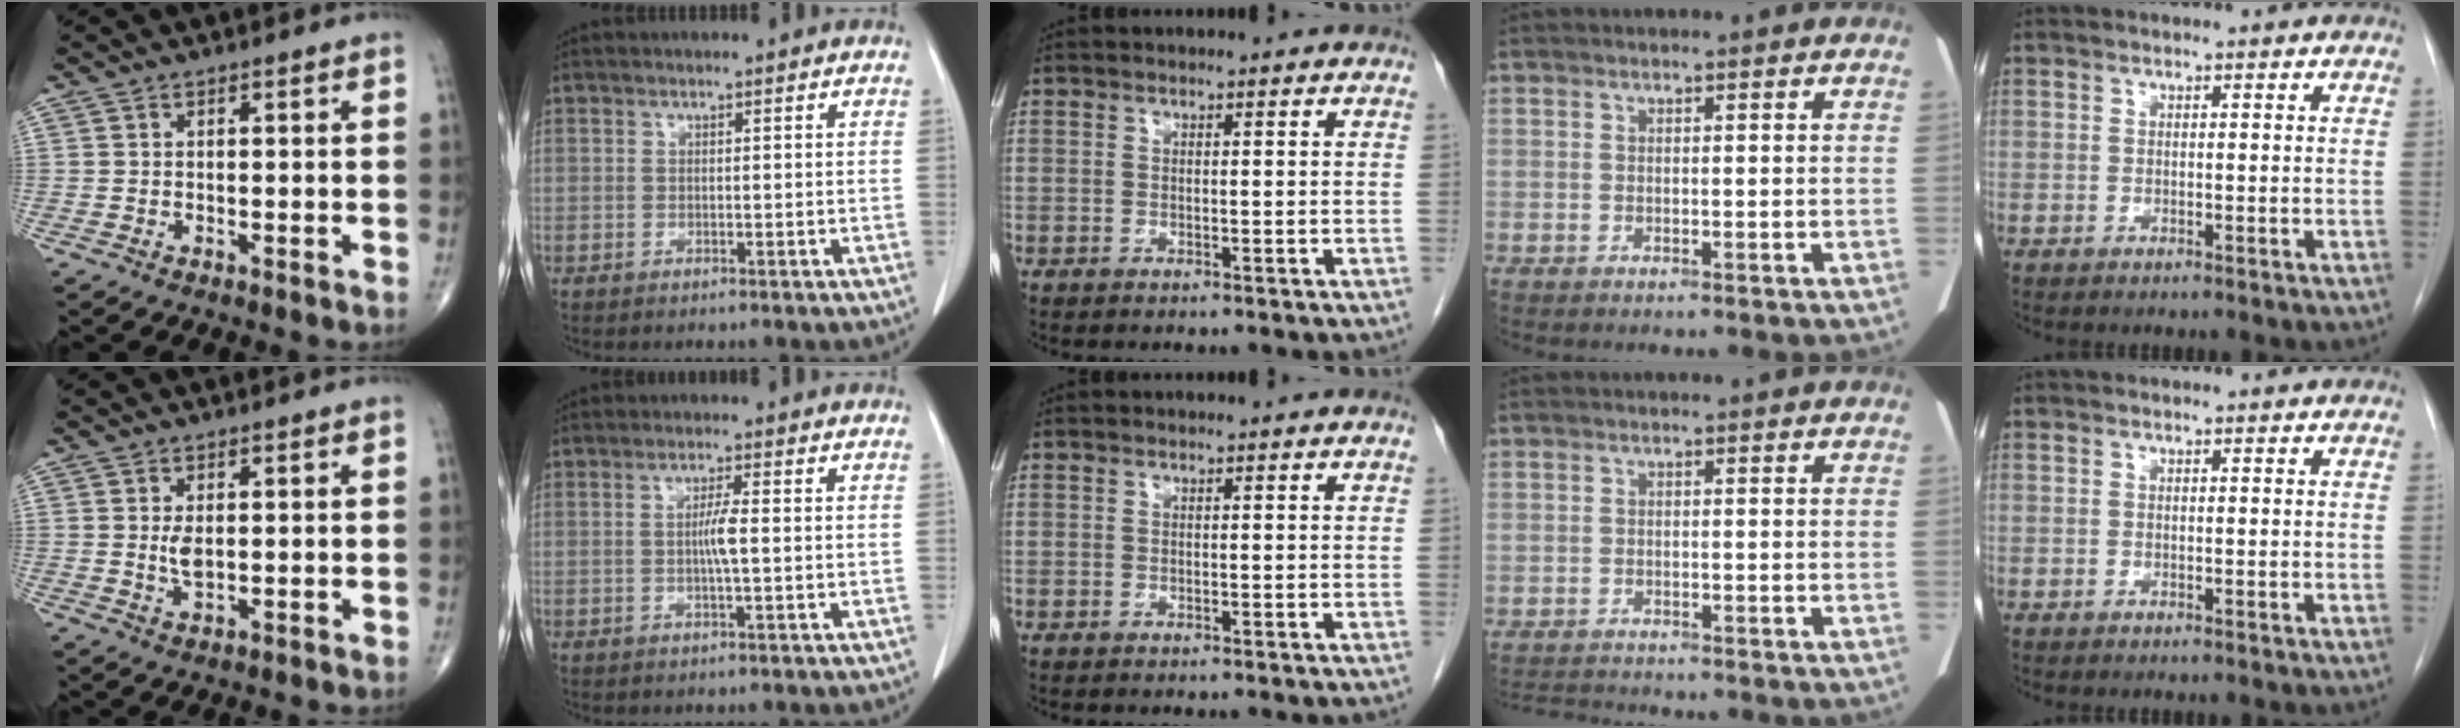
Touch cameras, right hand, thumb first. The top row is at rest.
{"thumb": {"total": 2.8, "force": [0.3, 1.3, 2.4], "torque": [-0.045, -0.007, 0.009]}, "index": {"total": 2.9, "force": [-0.2, -0.1, 2.9], "torque": [-0.055, -0.002, -0.004]}, "ring": {"total": 3.2, "force": [-3.2, 0.0, 0.4], "torque": [-0.010, -0.014, -0.051]}}